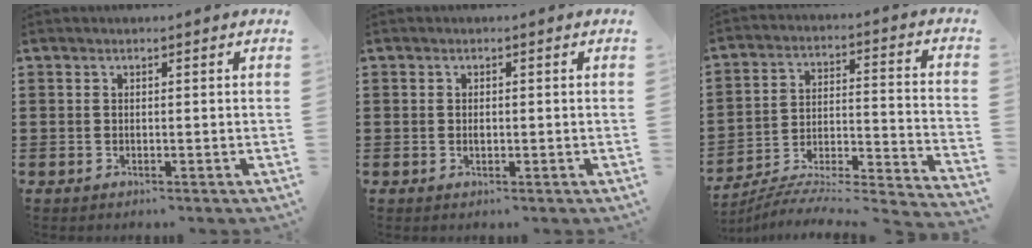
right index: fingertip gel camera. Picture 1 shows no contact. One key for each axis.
{"total": 0.9, "fx": 0.0, "fy": 0.5, "fz": 0.8, "tx": -0.016, "ty": 0.001, "tz": 0.000}
{"total": 5.1, "fx": -4.6, "fy": 0.5, "fz": 2.0, "tx": -0.032, "ty": -0.013, "tz": -0.095}